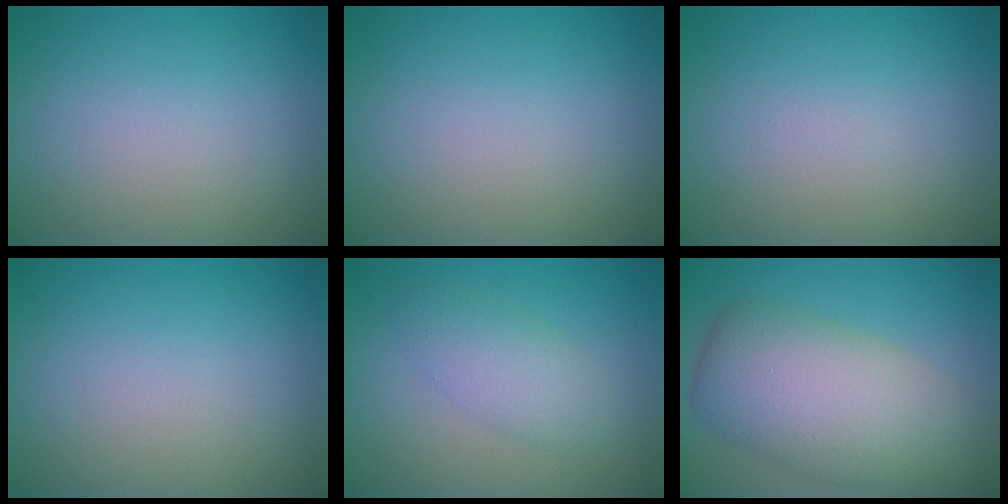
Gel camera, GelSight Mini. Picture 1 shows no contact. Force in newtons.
{"total": 0.0}
{"total": 0.0}
{"total": 0.0}
{"total": 2.9, "press": 2.9, "slide": 0.1}
{"total": 9.0, "press": 9.0, "slide": 0.7}